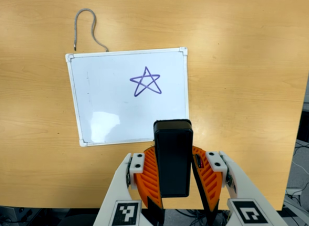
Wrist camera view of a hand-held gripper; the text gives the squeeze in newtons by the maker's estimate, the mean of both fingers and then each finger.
{"total": 7.9, "left": 7.4, "right": 8.4}